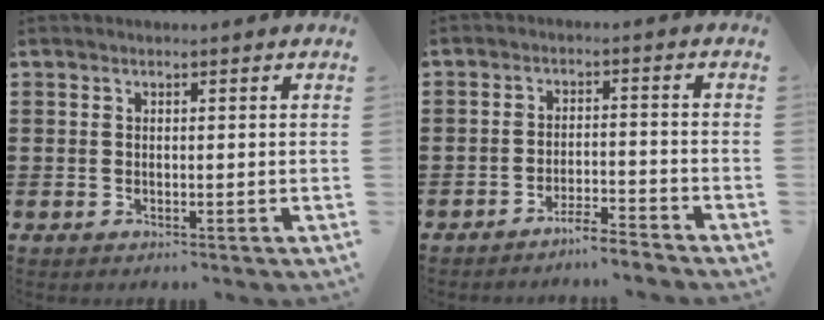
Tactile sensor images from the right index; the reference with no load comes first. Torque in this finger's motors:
{"motor_torque": [-1.00, 1.13, -1.05, -0.21]}